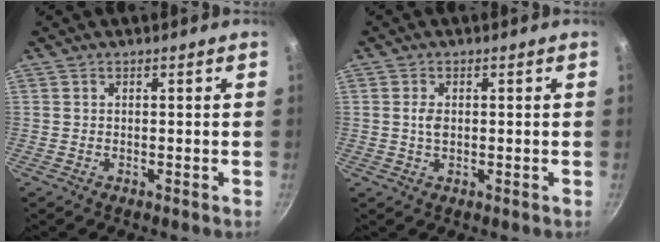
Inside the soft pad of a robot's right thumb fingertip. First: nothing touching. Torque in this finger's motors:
{"motor_torque": [0.51, 0.62, 0.33, 0.62, 0.05]}